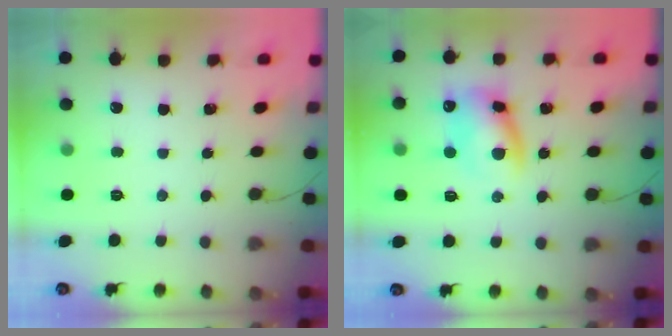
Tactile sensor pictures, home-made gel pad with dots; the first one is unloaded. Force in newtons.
{"total": 11.5, "press": 11.3, "slide": 2.1}